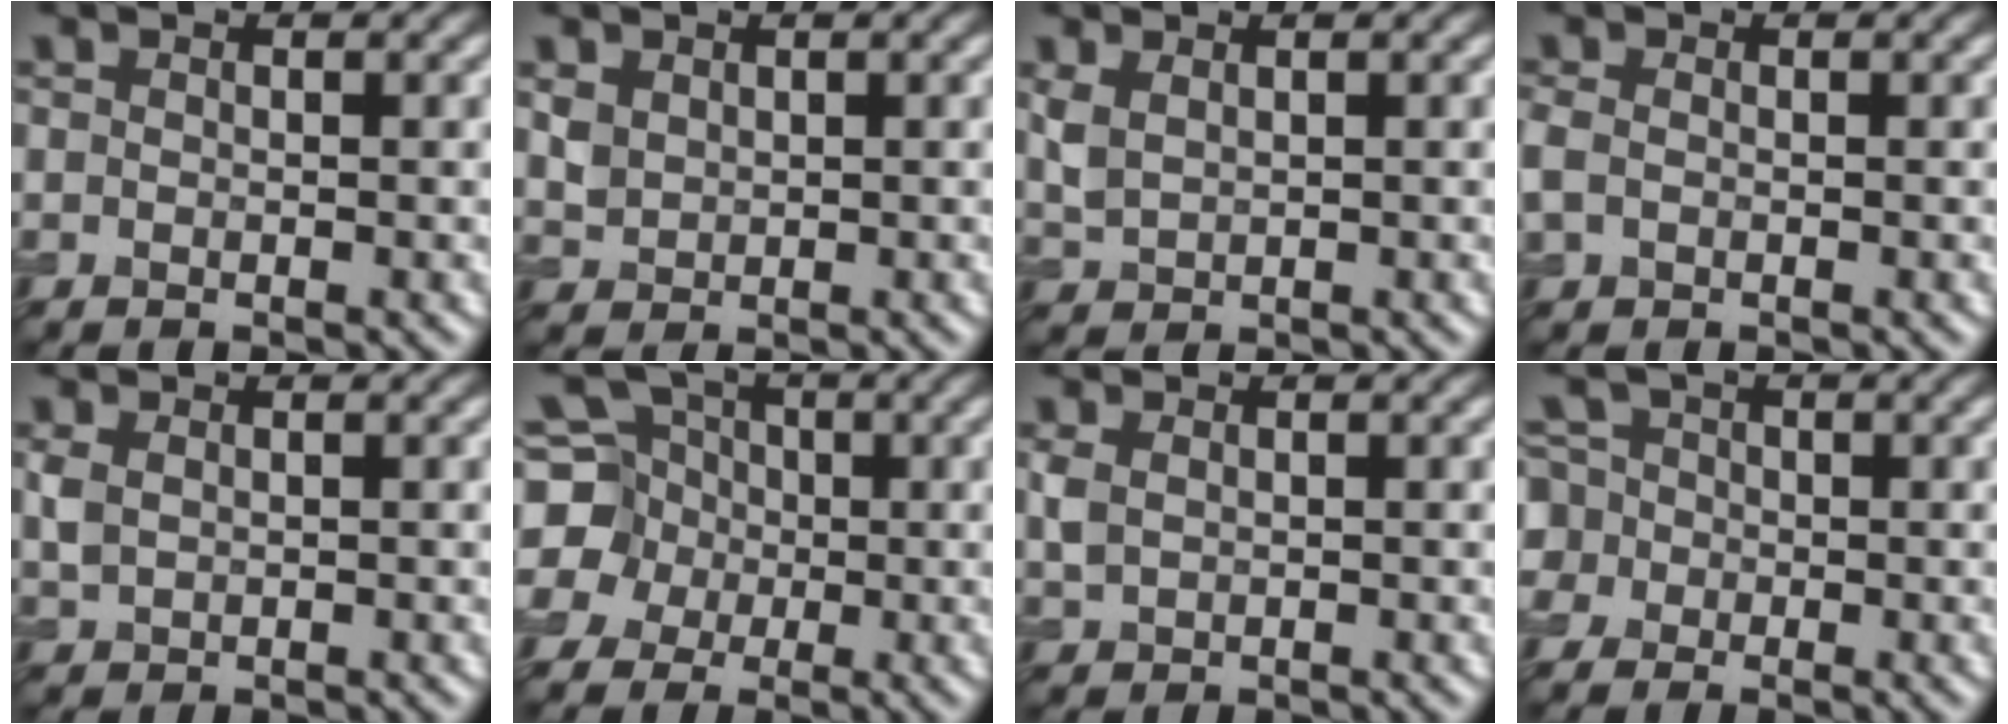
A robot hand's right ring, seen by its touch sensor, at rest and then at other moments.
{"total": 1.6, "force": [0.7, 1.3, 0.5], "torque": [-0.012, -0.002, 0.020]}
{"total": 1.9, "force": [0.8, 1.2, 1.2], "torque": [-0.036, -0.001, 0.023]}
{"total": 1.6, "force": [-0.3, 1.3, 1.0], "torque": [-0.027, 0.001, -0.010]}
{"total": 1.6, "force": [0.4, 1.2, 0.9], "torque": [-0.026, 0.000, 0.012]}
{"total": 7.3, "force": [0.6, 6.7, 2.8], "torque": [-0.076, 0.036, -0.033]}
{"total": 1.6, "force": [0.4, 1.2, 0.9], "torque": [-0.028, -0.001, 0.013]}
{"total": 5.1, "force": [0.1, 4.8, 1.9], "torque": [-0.040, 0.036, -0.040]}